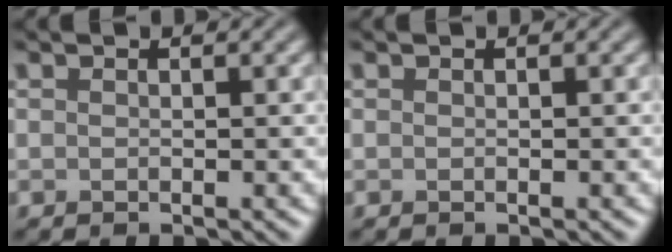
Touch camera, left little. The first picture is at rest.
{"total": 0.0}